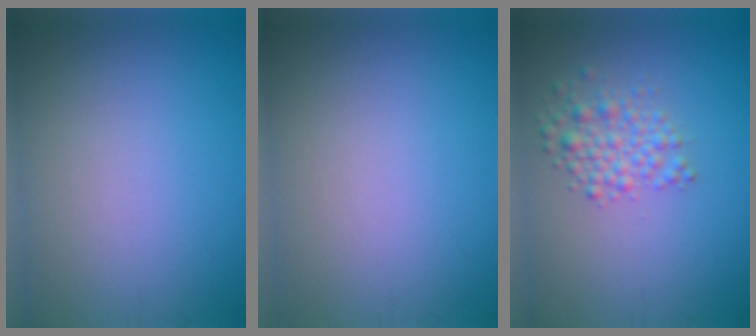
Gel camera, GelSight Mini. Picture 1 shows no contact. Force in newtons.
{"total": 0.0}
{"total": 2.8, "press": 2.8, "slide": 0.0}